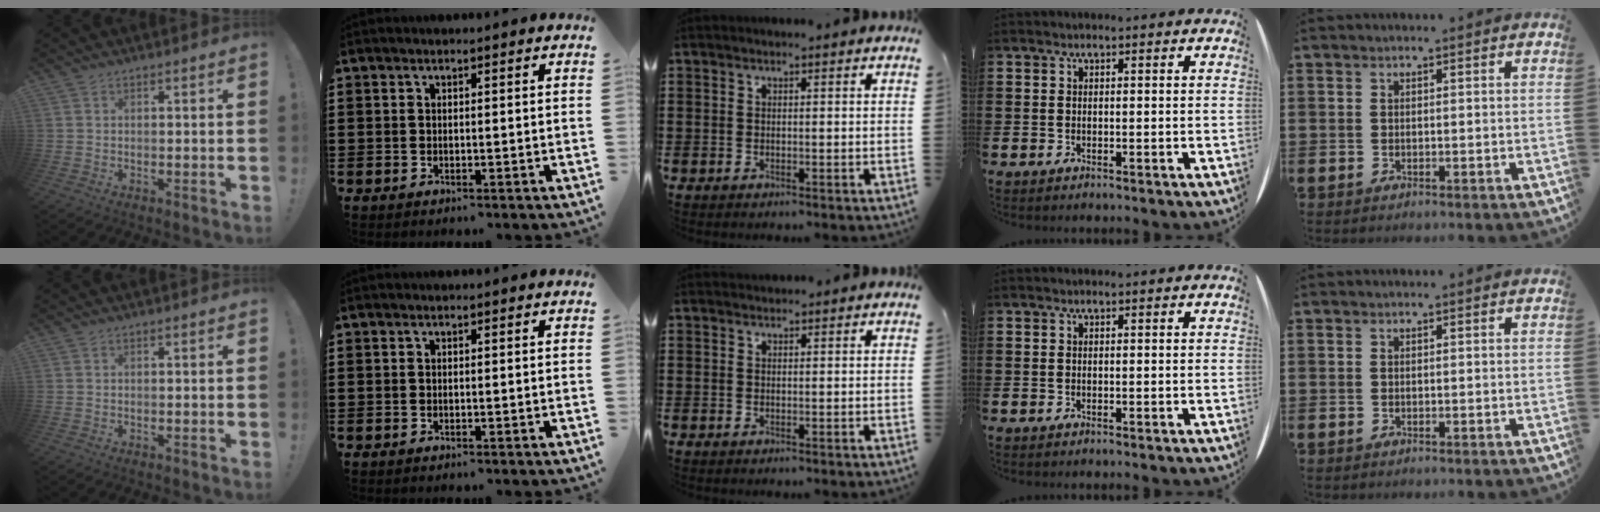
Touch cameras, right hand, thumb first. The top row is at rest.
{"middle": {"total": 0.7, "force": [0.7, 0.2, -0.1], "torque": [-0.001, 0.000, 0.014]}}